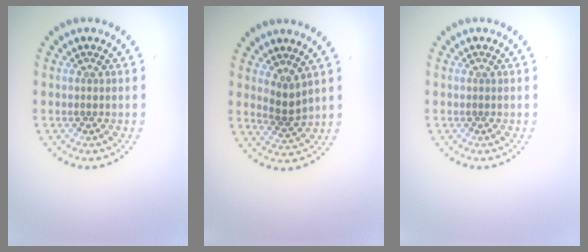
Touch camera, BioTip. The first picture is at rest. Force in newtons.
{"total": 1.6, "press": 1.2, "slide": 1.1}
{"total": 0.0}